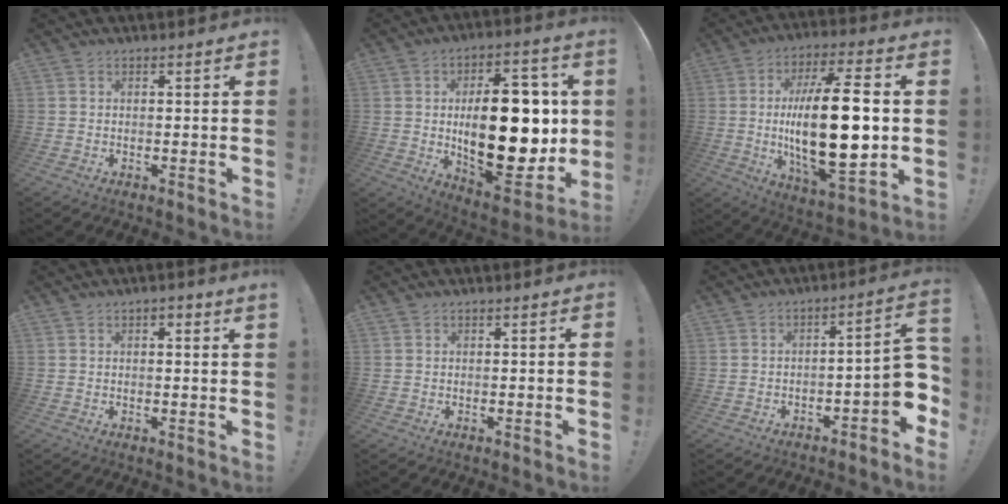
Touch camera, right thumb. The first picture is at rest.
{"total": 27.9, "force": [0.6, 14.4, 23.9], "torque": [-0.369, -0.012, 0.025]}
{"total": 25.4, "force": [-0.2, 9.3, 23.7], "torque": [-0.430, -0.007, -0.007]}
{"total": 1.7, "force": [0.9, 0.2, 1.4], "torque": [-0.021, -0.003, 0.014]}
{"total": 0.0}
{"total": 6.7, "force": [-1.8, 2.2, 6.1], "torque": [-0.076, 0.002, -0.031]}